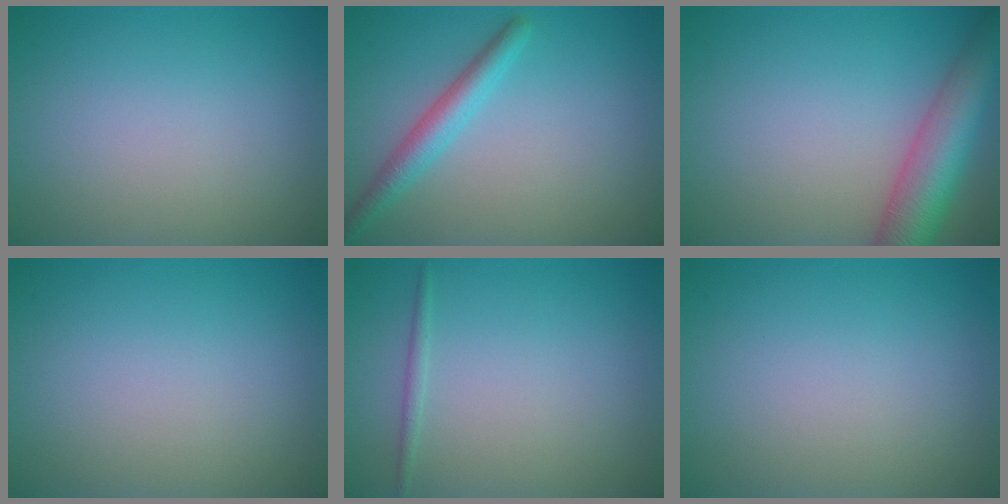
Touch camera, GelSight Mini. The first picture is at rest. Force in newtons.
{"total": 2.8, "press": 2.8, "slide": 0.1}
{"total": 7.2, "press": 7.2, "slide": 0.3}
{"total": 0.0}
{"total": 0.8, "press": 0.8, "slide": 0.0}
{"total": 0.0}